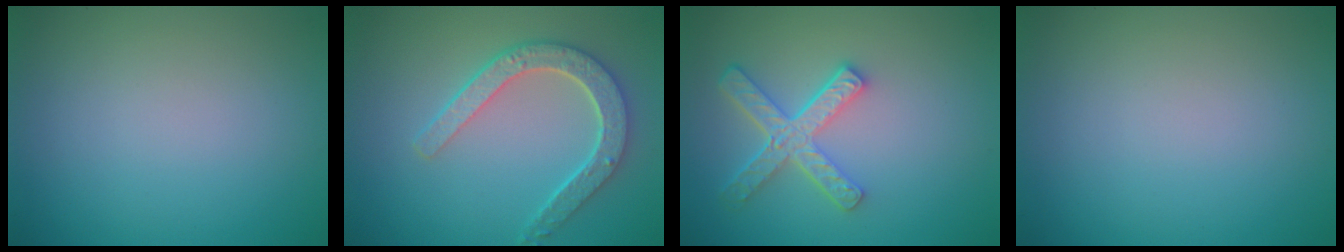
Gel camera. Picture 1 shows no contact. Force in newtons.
{"total": 4.7, "press": 3.8, "slide": 2.8}
{"total": 4.8, "press": 3.6, "slide": 3.1}
{"total": 0.0}